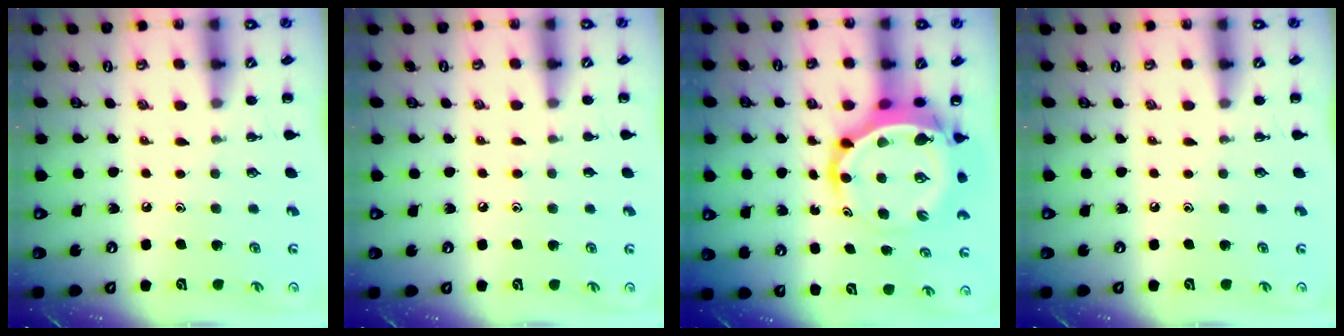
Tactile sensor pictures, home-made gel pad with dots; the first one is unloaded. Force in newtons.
{"total": 4.5, "press": 4.1, "slide": 1.8}
{"total": 8.5, "press": 8.1, "slide": 2.5}
{"total": 0.0}